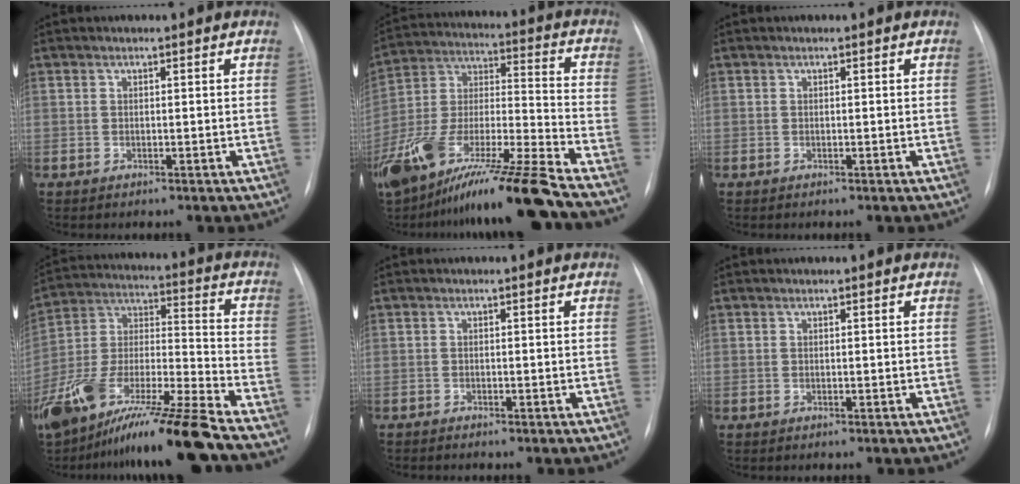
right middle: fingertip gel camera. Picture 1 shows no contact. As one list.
[{"total": 22.5, "force": [-17.5, -0.1, 14.2], "torque": [-0.268, -0.033, -0.317]}, {"total": 0.0}, {"total": 21.3, "force": [-16.6, 0.0, 13.4], "torque": [-0.261, -0.031, -0.302]}, {"total": 1.1, "force": [-1.0, 0.2, 0.4], "torque": [-0.011, -0.004, -0.014]}, {"total": 0.0}]